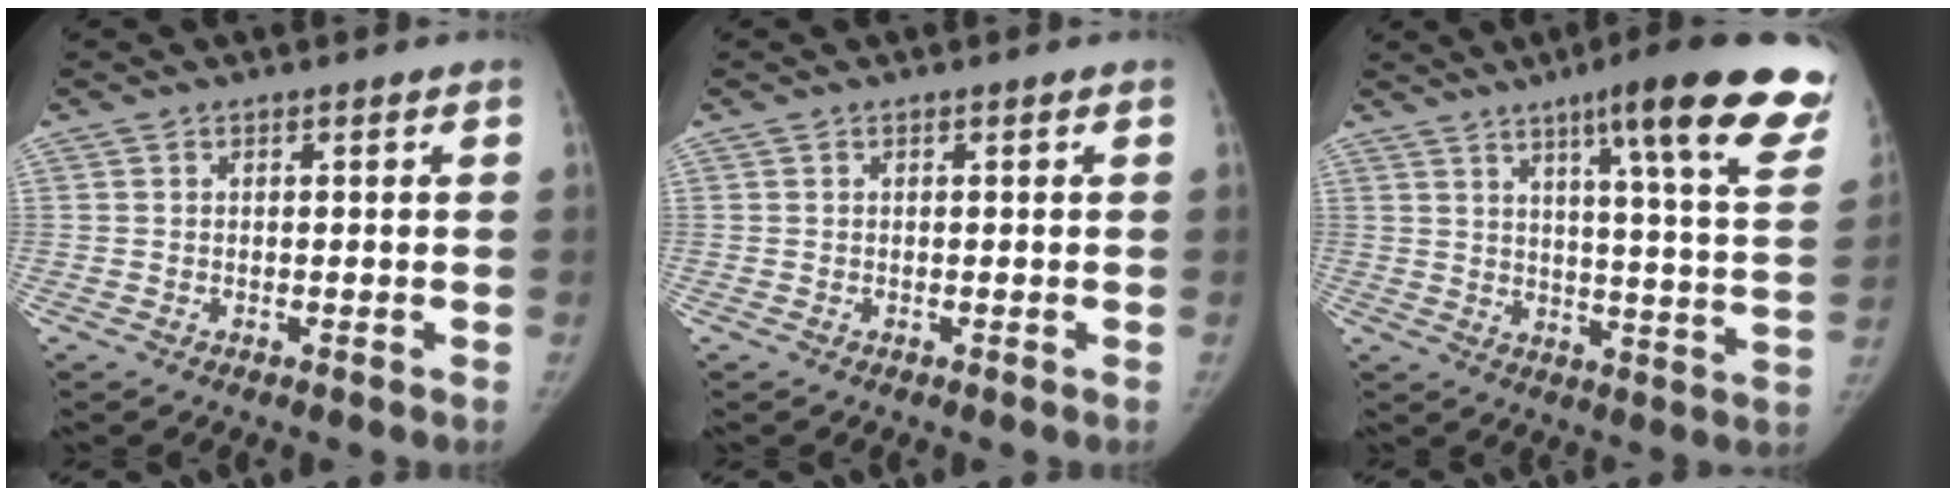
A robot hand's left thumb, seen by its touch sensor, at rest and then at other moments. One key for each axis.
{"total": 0.0}
{"total": 24.2, "fx": 15.0, "fy": 3.1, "fz": 18.8, "tx": -0.237, "ty": -0.061, "tz": 0.193}